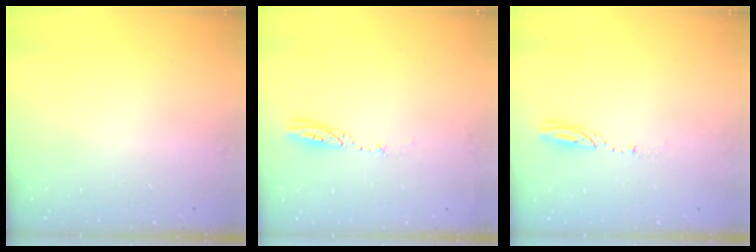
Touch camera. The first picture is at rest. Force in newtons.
{"total": 3.7, "press": 3.6, "slide": 0.3}
{"total": 3.1, "press": 3.1, "slide": 0.3}